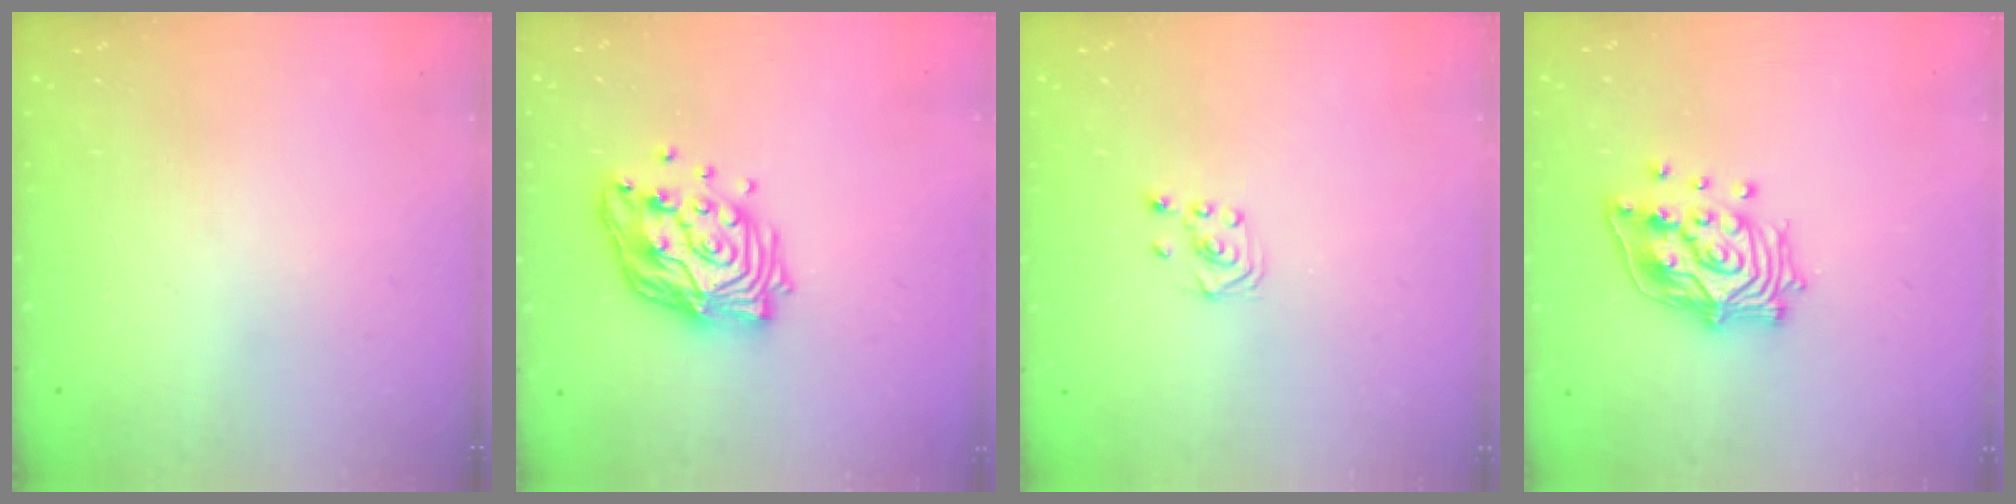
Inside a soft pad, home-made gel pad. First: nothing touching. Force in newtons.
{"total": 13.7, "press": 13.6, "slide": 1.4}
{"total": 2.3, "press": 2.2, "slide": 0.7}
{"total": 14.9, "press": 14.8, "slide": 2.2}